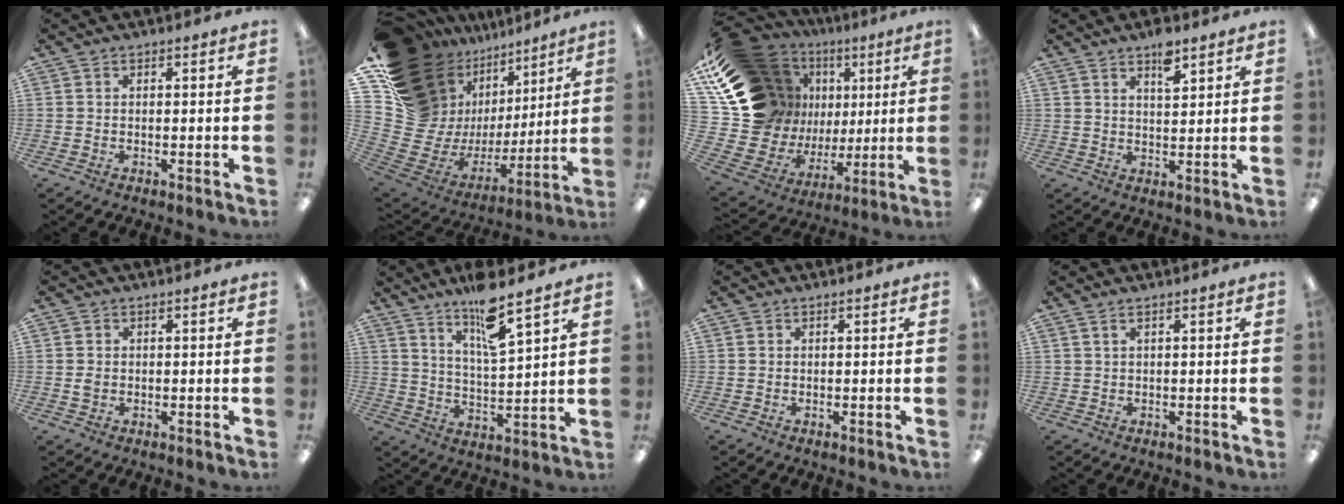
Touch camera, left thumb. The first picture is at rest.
{"total": 21.9, "force": [10.1, 16.9, 9.6], "torque": [-0.148, -0.104, 0.245]}
{"total": 21.4, "force": [9.7, 16.7, 9.4], "torque": [-0.183, -0.077, 0.229]}
{"total": 5.3, "force": [4.0, 1.7, 3.1], "torque": [-0.045, -0.023, 0.068]}
{"total": 1.4, "force": [0.0, 1.3, 0.6], "torque": [-0.011, 0.004, -0.001]}
{"total": 10.8, "force": [8.5, 1.5, 6.5], "torque": [-0.117, -0.050, 0.146]}
{"total": 0.0}
{"total": 1.2, "force": [0.6, 0.2, 1.0], "torque": [-0.022, 0.000, 0.011]}